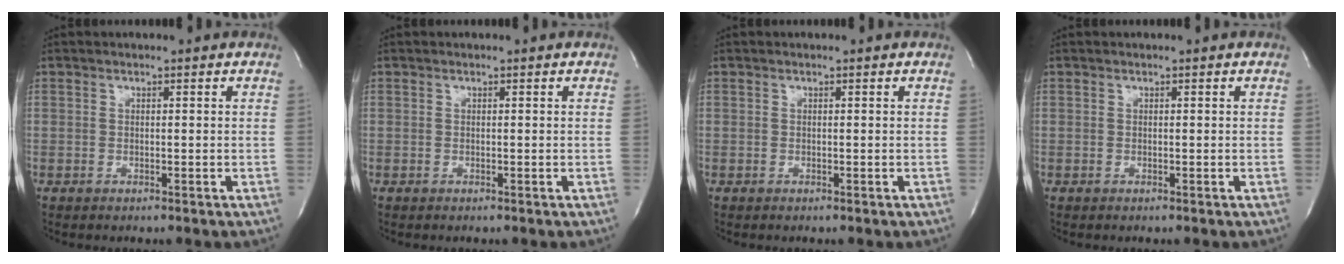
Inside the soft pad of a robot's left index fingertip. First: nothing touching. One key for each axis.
{"total": 0.0}
{"total": 0.0}
{"total": 0.0}